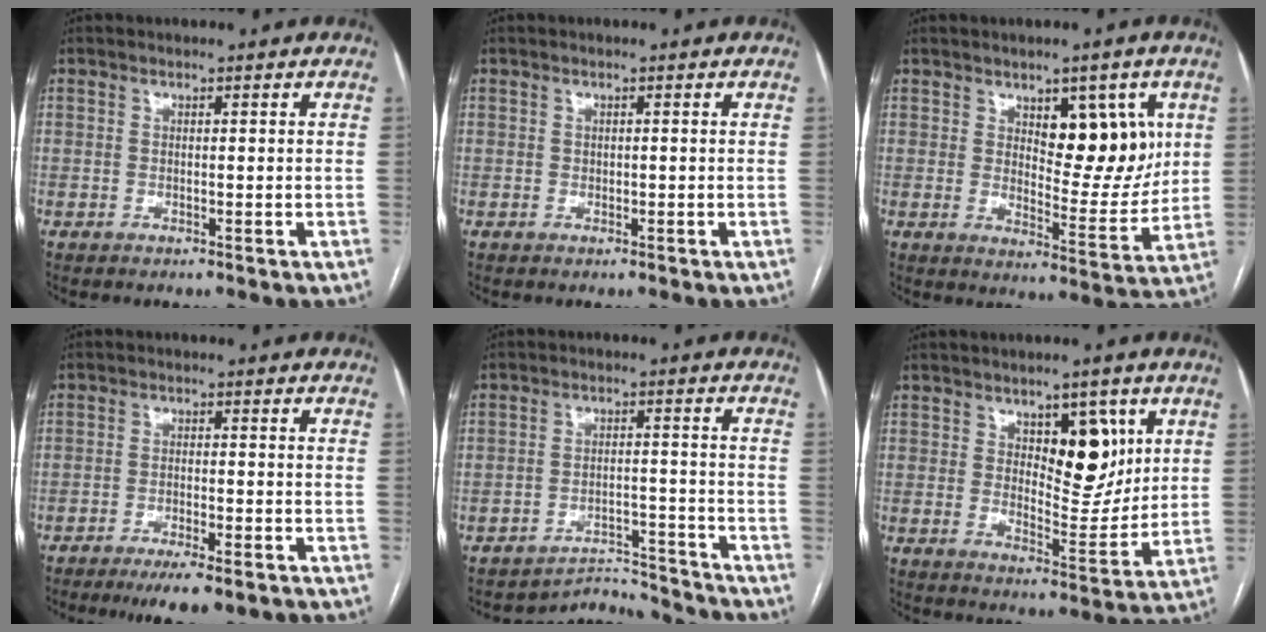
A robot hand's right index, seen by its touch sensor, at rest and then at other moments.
{"total": 0.0}
{"total": 9.9, "force": [3.7, 4.3, 8.1], "torque": [-0.106, 0.002, 0.063]}
{"total": 9.0, "force": [-7.2, 1.6, 5.1], "torque": [-0.063, -0.011, -0.104]}
{"total": 7.0, "force": [-6.7, 0.7, -2.0], "torque": [0.037, 0.034, -0.098]}
{"total": 9.0, "force": [3.7, 3.9, 7.2], "torque": [-0.100, 0.002, 0.064]}